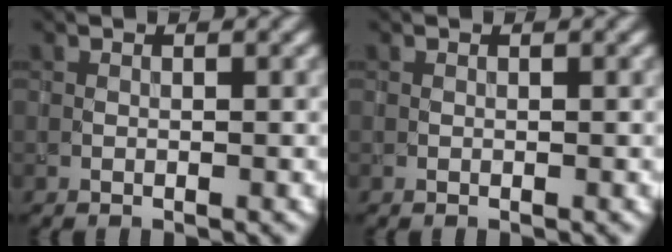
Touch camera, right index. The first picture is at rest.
{"total": 0.0}